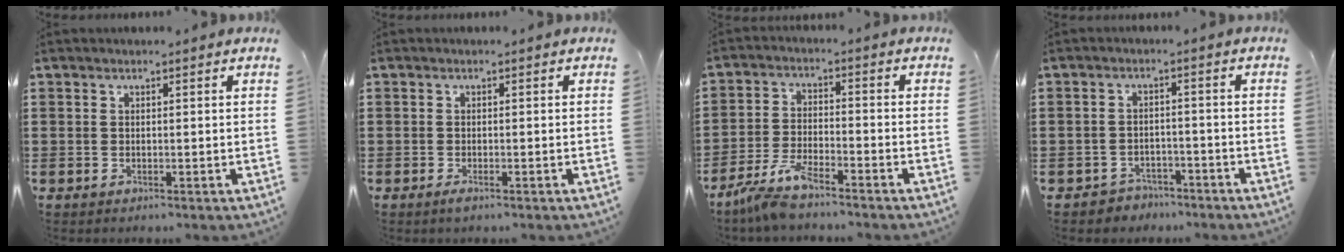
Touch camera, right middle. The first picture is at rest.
{"total": 0.8, "force": [-0.3, 0.1, 0.7], "torque": [-0.013, -0.005, -0.005]}
{"total": 5.9, "force": [-5.0, 0.8, 3.1], "torque": [-0.077, -0.009, -0.100]}
{"total": 2.8, "force": [-2.7, 0.9, -0.3], "torque": [-0.005, 0.003, -0.061]}